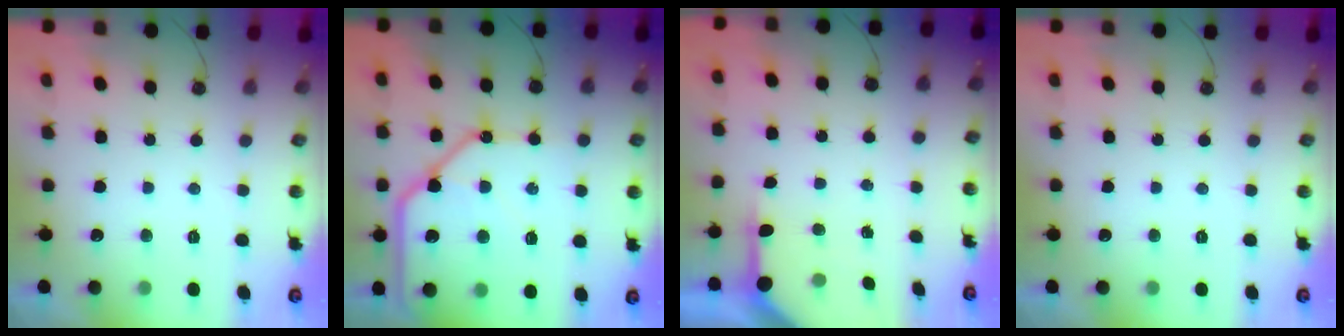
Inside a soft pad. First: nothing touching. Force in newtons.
{"total": 19.0, "press": 18.9, "slide": 2.0}
{"total": 5.7, "press": 5.7, "slide": 0.4}
{"total": 0.5, "press": 0.4, "slide": 0.4}